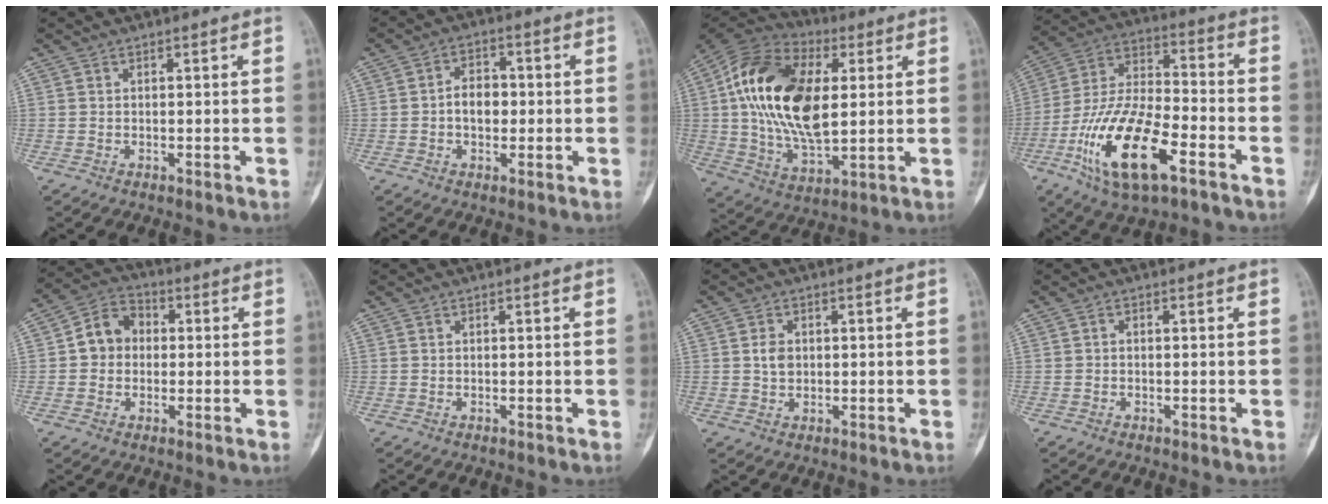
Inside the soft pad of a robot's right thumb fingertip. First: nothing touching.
{"total": 5.4, "force": [-0.5, 3.8, 3.8], "torque": [-0.043, 0.016, -0.014]}
{"total": 22.9, "force": [3.4, 12.7, 18.7], "torque": [-0.348, -0.006, 0.054]}
{"total": 20.1, "force": [-9.2, 8.0, 16.0], "torque": [-0.310, 0.047, -0.162]}
{"total": 7.6, "force": [0.3, 6.5, 4.0], "torque": [-0.047, 0.023, -0.008]}
{"total": 0.0}
{"total": 2.9, "force": [0.4, 2.3, 1.8], "torque": [-0.019, 0.001, 0.006]}
{"total": 0.5, "force": [-0.2, 0.3, 0.3], "torque": [-0.003, 0.002, -0.009]}